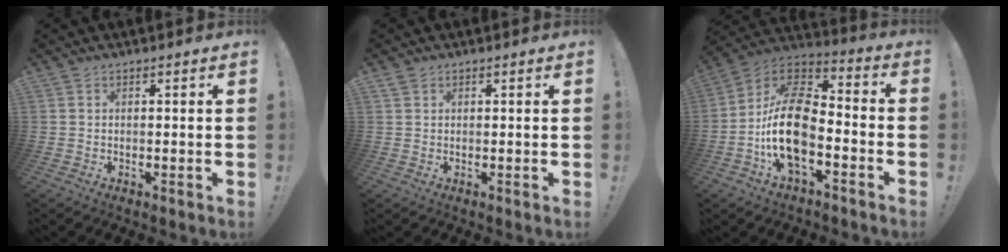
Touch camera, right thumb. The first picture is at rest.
{"total": 1.2, "force": [0.9, 0.7, 0.4], "torque": [-0.012, 0.002, 0.018]}
{"total": 17.8, "force": [-4.8, 10.0, 13.9], "torque": [-0.264, 0.027, -0.075]}